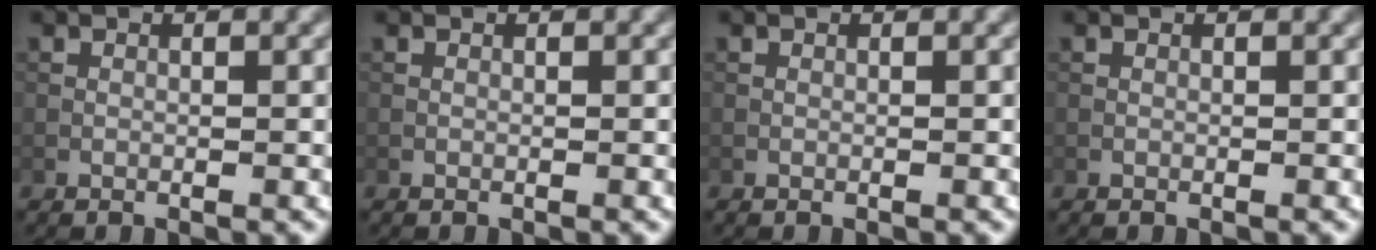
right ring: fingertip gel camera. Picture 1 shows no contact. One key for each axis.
{"total": 0.0}
{"total": 0.0}
{"total": 0.0}